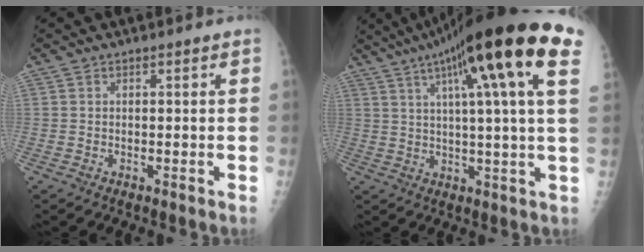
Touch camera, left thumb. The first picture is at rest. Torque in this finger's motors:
{"motor_torque": [0.79, 0.87, 1.79, -0.97, 0.45]}